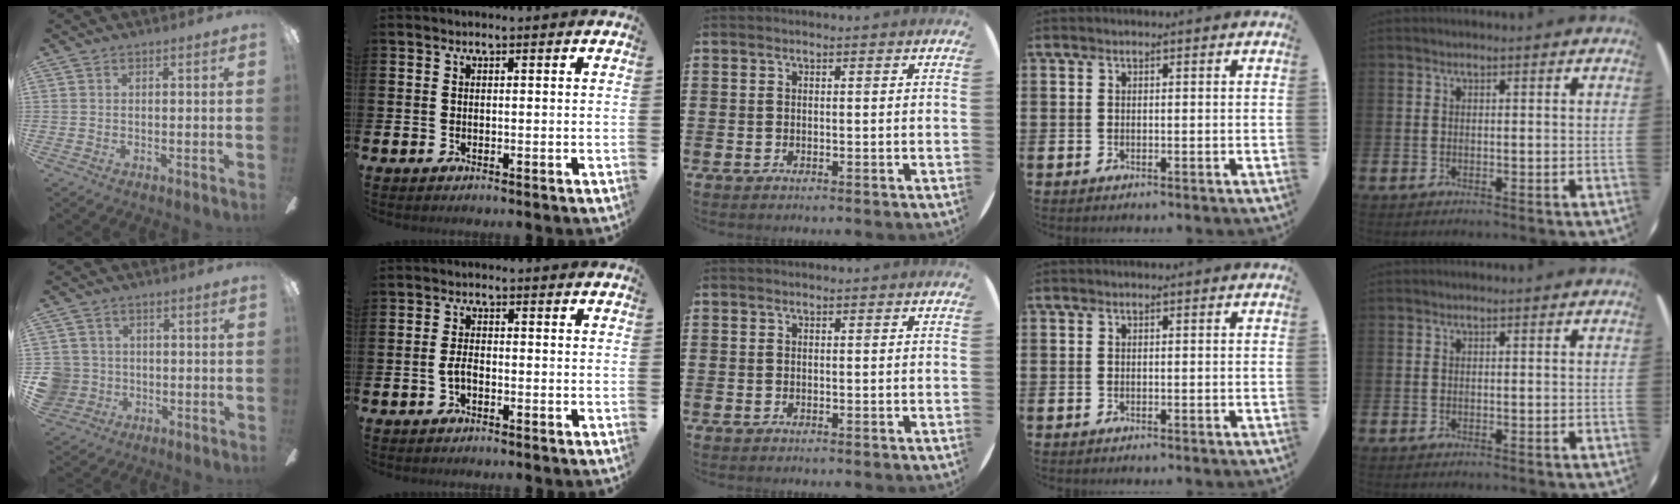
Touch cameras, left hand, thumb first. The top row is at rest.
{"thumb": {"total": 6.1, "force": [-0.4, 6.0, 1.2], "torque": [-0.048, 0.011, -0.005]}, "index": {"total": 1.9, "force": [-0.7, 1.0, 1.5], "torque": [-0.028, 0.002, -0.014]}}